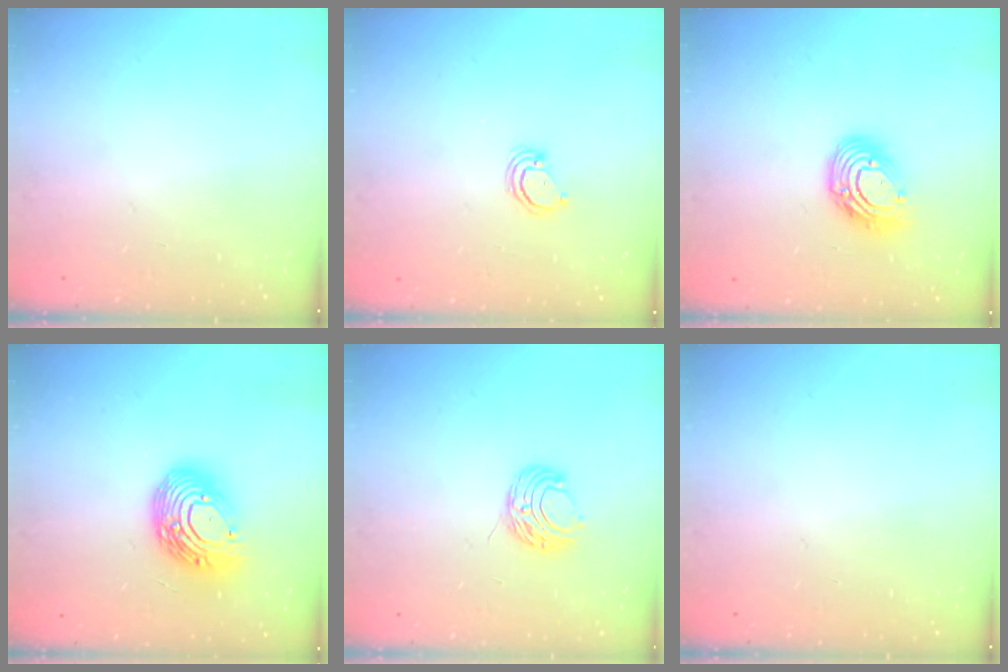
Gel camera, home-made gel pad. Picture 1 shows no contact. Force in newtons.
{"total": 3.4, "press": 3.4, "slide": 0.3}
{"total": 12.0, "press": 11.9, "slide": 1.0}
{"total": 16.4, "press": 16.4, "slide": 1.2}
{"total": 7.5, "press": 7.4, "slide": 0.6}
{"total": 0.0}